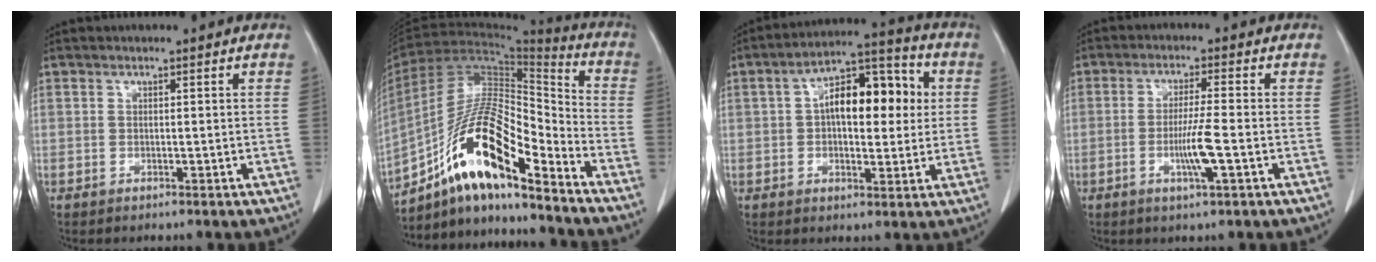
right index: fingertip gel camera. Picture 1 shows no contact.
{"total": 17.4, "force": [-11.2, 3.4, 12.9], "torque": [-0.244, 0.017, -0.196]}
{"total": 13.2, "force": [1.9, 5.9, 11.7], "torque": [-0.180, 0.040, 0.027]}
{"total": 5.8, "force": [-1.7, -0.3, 5.6], "torque": [-0.103, -0.011, -0.032]}